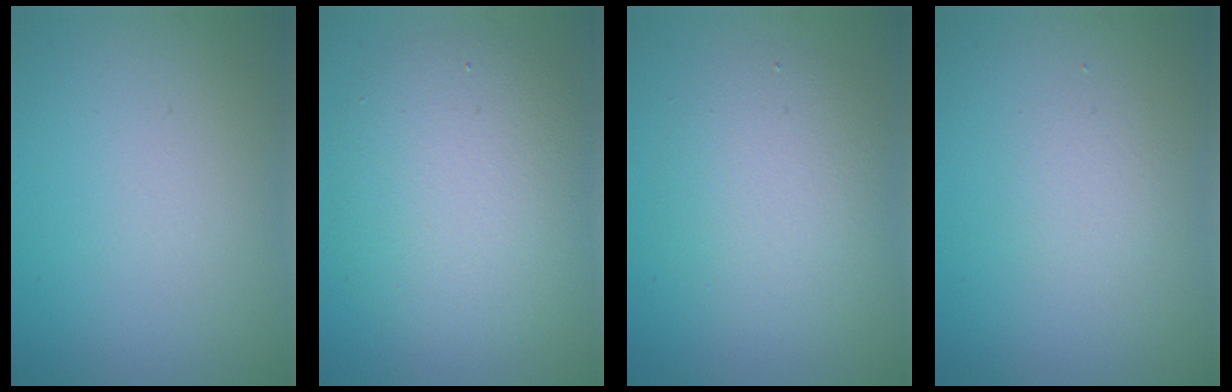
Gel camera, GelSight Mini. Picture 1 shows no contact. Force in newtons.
{"total": 6.8, "press": 6.7, "slide": 0.5}
{"total": 4.0, "press": 4.0, "slide": 0.1}
{"total": 1.3, "press": 1.3, "slide": 0.2}